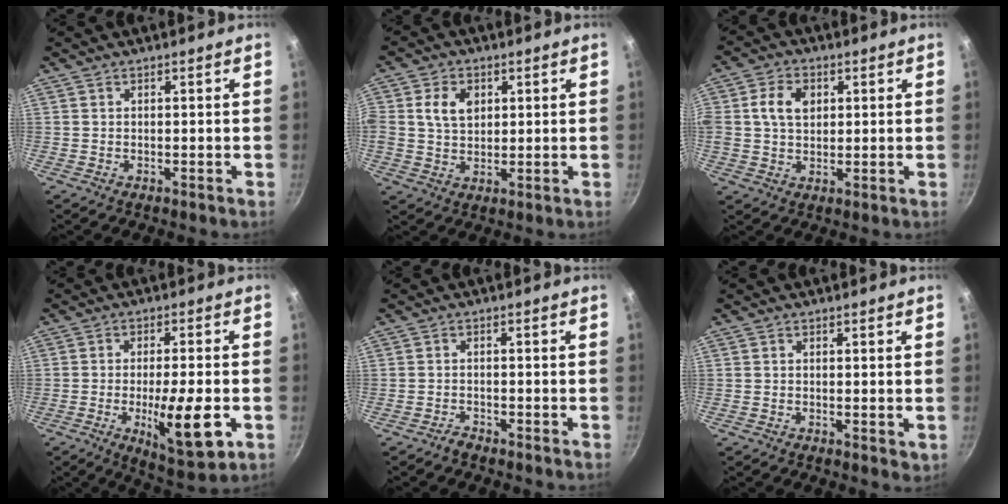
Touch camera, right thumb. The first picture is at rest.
{"total": 6.8, "force": [1.7, 4.9, 4.3], "torque": [-0.065, -0.001, 0.028]}
{"total": 7.4, "force": [1.7, 5.3, 4.9], "torque": [-0.077, 0.005, 0.025]}
{"total": 13.1, "force": [-3.6, 3.5, 12.1], "torque": [-0.181, 0.000, -0.049]}
{"total": 1.4, "force": [-1.3, 0.3, 0.3], "torque": [-0.006, 0.013, -0.025]}
{"total": 1.4, "force": [0.2, 0.7, 1.2], "torque": [-0.015, -0.003, 0.002]}